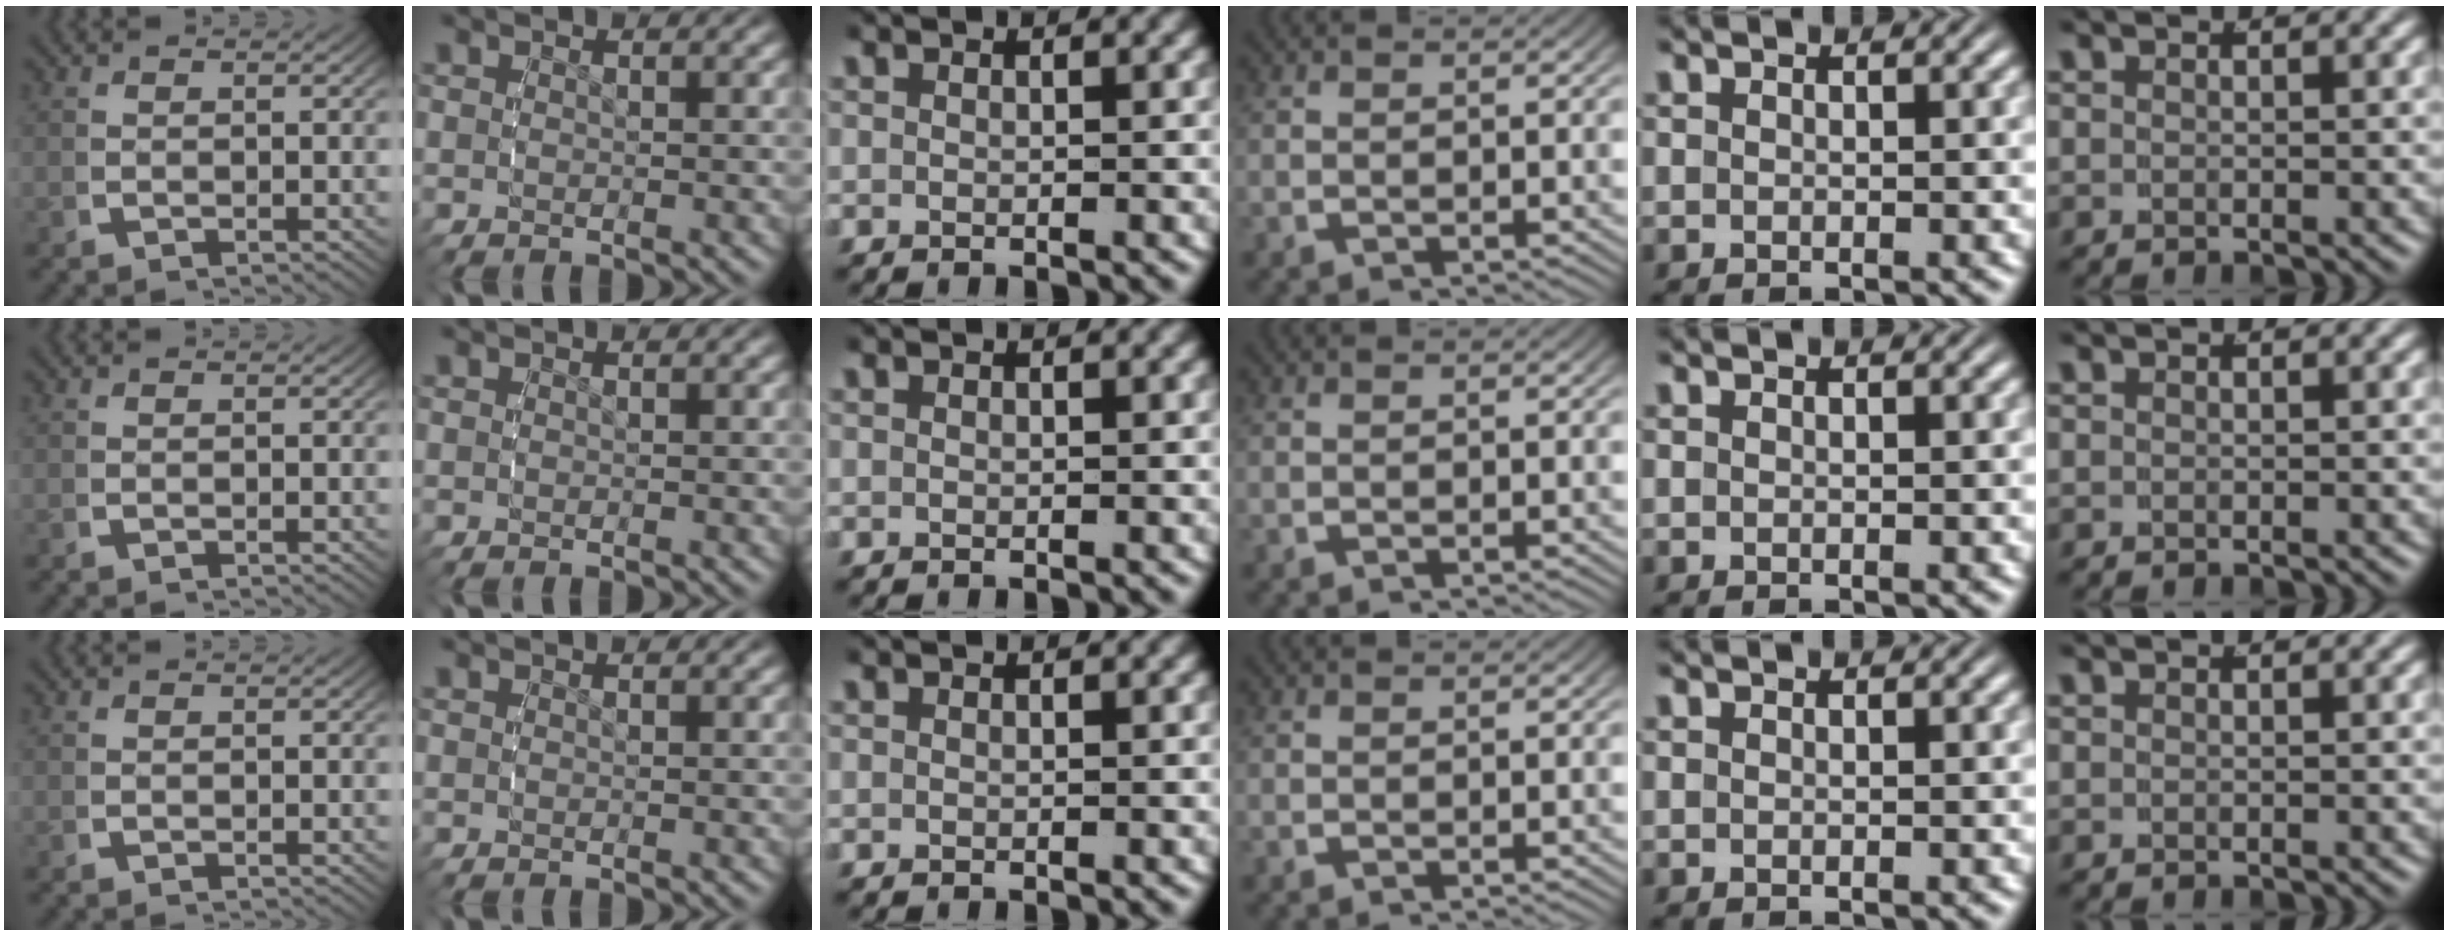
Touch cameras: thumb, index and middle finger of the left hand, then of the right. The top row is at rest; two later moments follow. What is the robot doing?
{"motion": "reach", "object": "jewelry box"}